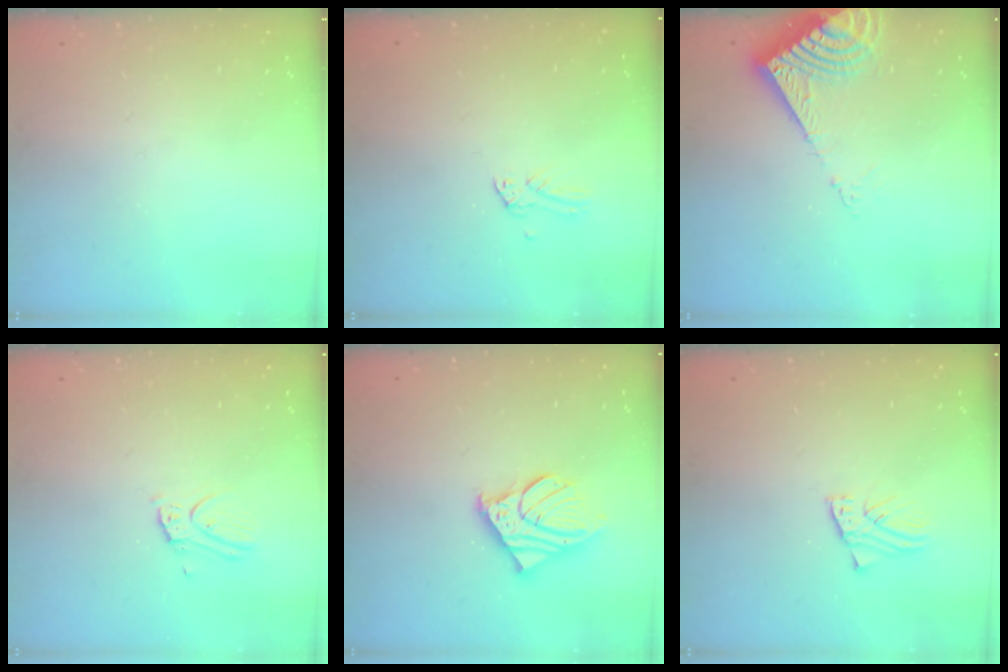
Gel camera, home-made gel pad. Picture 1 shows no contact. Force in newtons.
{"total": 0.0}
{"total": 9.4, "press": 9.4, "slide": 1.2}
{"total": 5.3, "press": 5.3, "slide": 0.3}
{"total": 12.7, "press": 12.5, "slide": 1.8}
{"total": 1.6, "press": 1.6, "slide": 0.2}